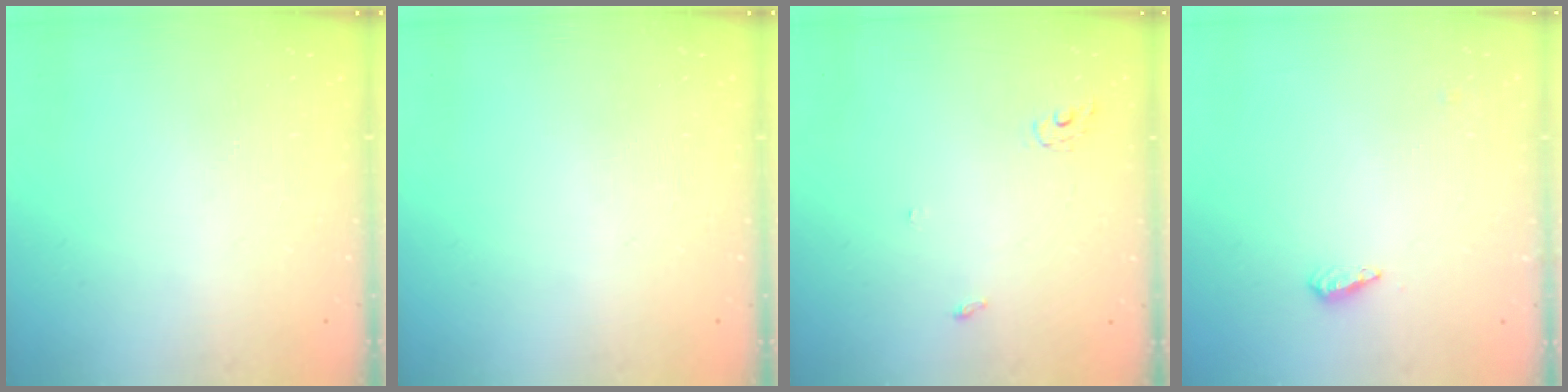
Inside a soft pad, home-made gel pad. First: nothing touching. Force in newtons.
{"total": 0.0}
{"total": 3.3, "press": 3.3, "slide": 0.2}
{"total": 3.5, "press": 3.5, "slide": 0.4}